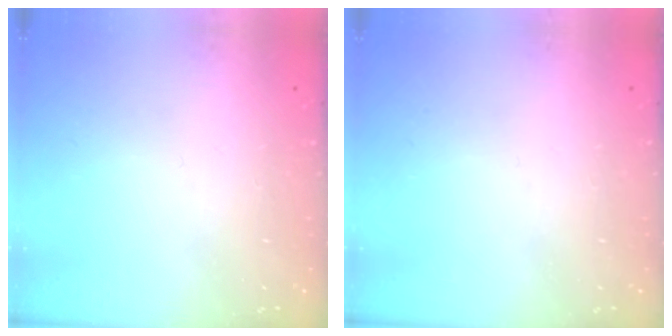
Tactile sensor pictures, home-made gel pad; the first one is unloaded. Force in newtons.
{"total": 0.0}